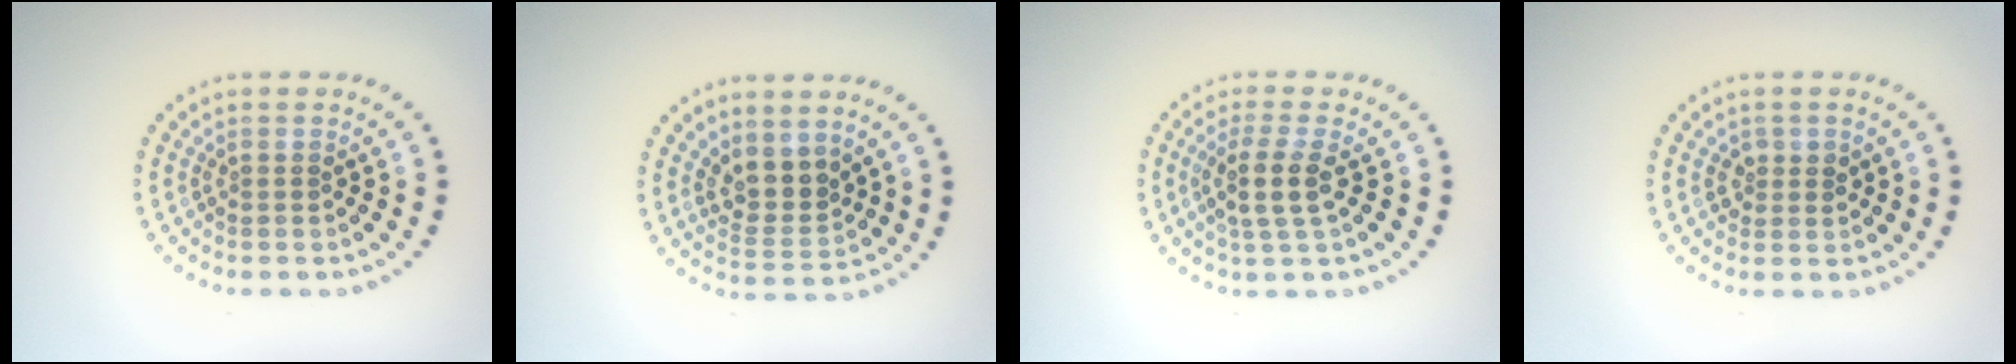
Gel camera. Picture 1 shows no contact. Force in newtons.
{"total": 3.0, "press": 2.3, "slide": 1.8}
{"total": 2.9, "press": 2.4, "slide": 1.6}
{"total": 1.3, "press": 1.3, "slide": 0.3}